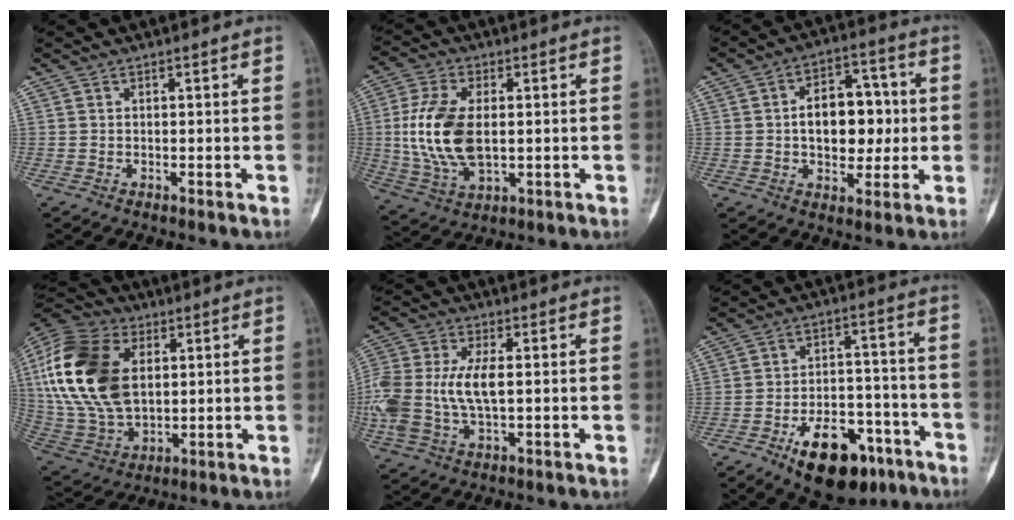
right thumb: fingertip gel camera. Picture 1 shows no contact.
{"total": 14.4, "force": [0.5, 8.0, 11.9], "torque": [-0.244, -0.008, 0.015]}
{"total": 13.2, "force": [0.3, 8.5, 10.1], "torque": [-0.107, 0.020, 0.005]}
{"total": 24.1, "force": [4.9, 15.4, 17.9], "torque": [-0.369, -0.014, 0.090]}
{"total": 15.4, "force": [-0.1, 8.0, 13.1], "torque": [-0.323, 0.003, 0.002]}
{"total": 17.0, "force": [-9.6, 8.9, 10.9], "torque": [-0.134, 0.067, -0.137]}